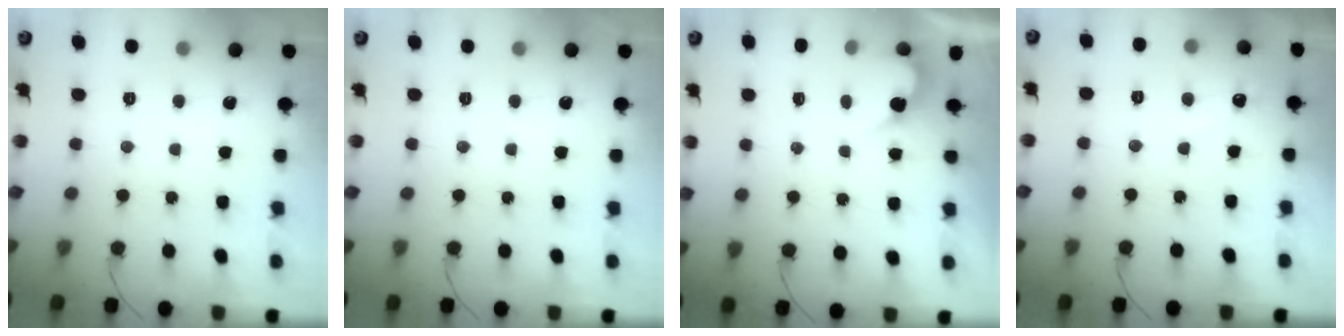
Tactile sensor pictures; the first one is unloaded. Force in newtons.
{"total": 0.0}
{"total": 2.7, "press": 2.7, "slide": 0.2}
{"total": 2.6, "press": 2.6, "slide": 0.1}